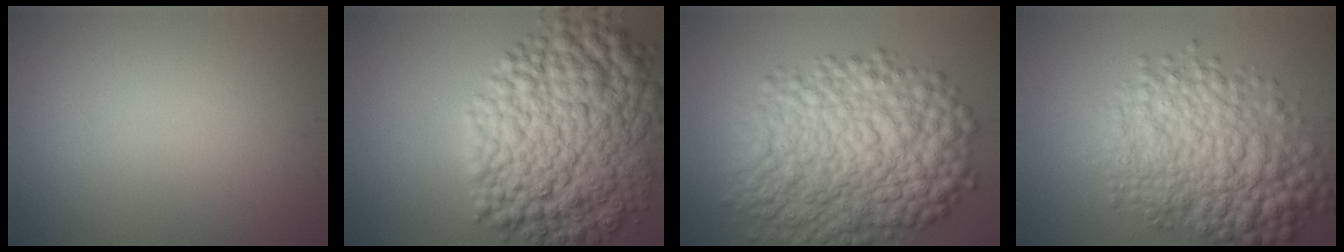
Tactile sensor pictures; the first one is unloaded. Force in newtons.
{"total": 13.7, "press": 13.7, "slide": 0.1}
{"total": 12.1, "press": 12.1, "slide": 0.1}
{"total": 9.8, "press": 9.8, "slide": 0.2}